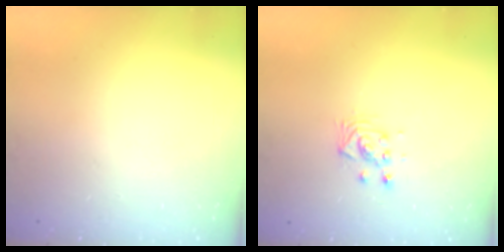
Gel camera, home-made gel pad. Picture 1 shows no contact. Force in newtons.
{"total": 3.7, "press": 3.7, "slide": 0.3}